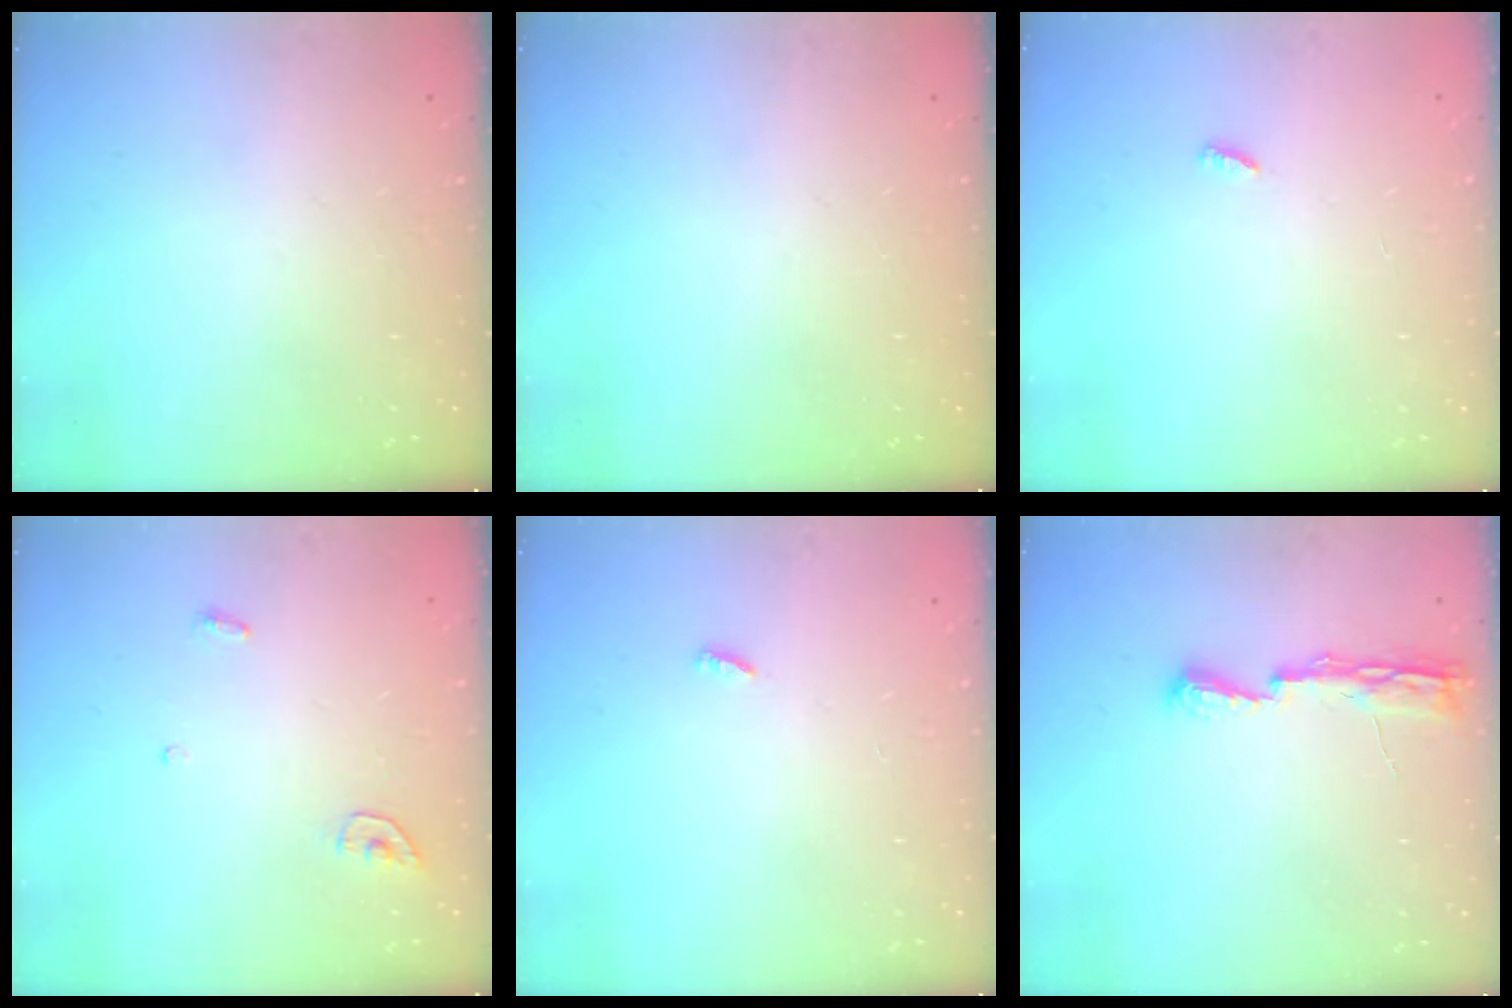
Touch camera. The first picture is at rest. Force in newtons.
{"total": 0.0}
{"total": 1.9, "press": 1.9, "slide": 0.3}
{"total": 4.3, "press": 4.3, "slide": 0.4}
{"total": 1.9, "press": 1.9, "slide": 0.3}
{"total": 7.1, "press": 7.1, "slide": 0.8}